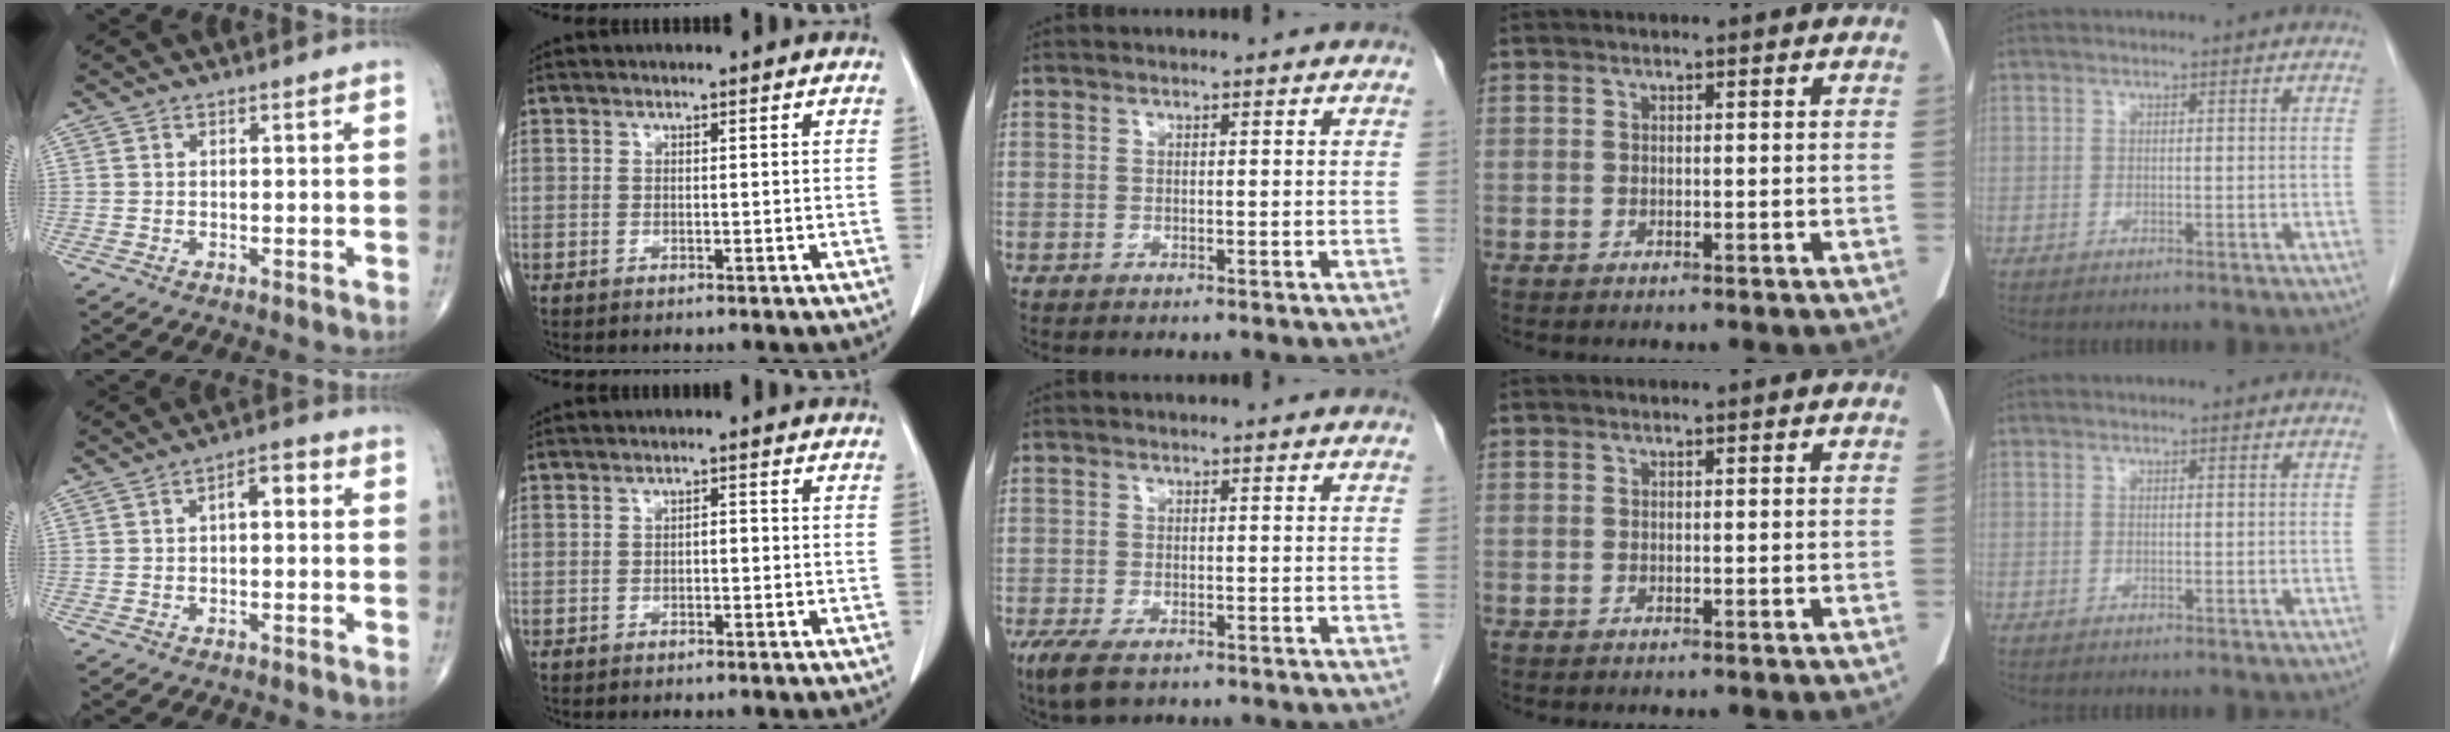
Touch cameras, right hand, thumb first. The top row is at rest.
{"thumb": {"total": 3.7, "force": [0.2, 1.9, 3.2], "torque": [-0.038, 0.016, -0.005]}, "index": {"total": 1.0, "force": [-0.2, 0.5, 0.8], "torque": [-0.012, 0.004, -0.004]}, "middle": {"total": 4.5, "force": [-2.7, 1.8, 3.0], "torque": [-0.066, -0.012, -0.044]}}